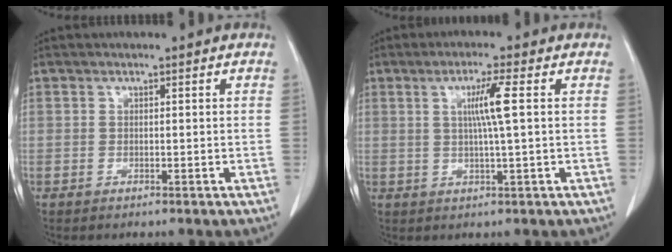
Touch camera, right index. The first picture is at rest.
{"total": 5.0, "force": [1.0, -0.8, 4.8], "torque": [-0.091, -0.002, 0.018]}